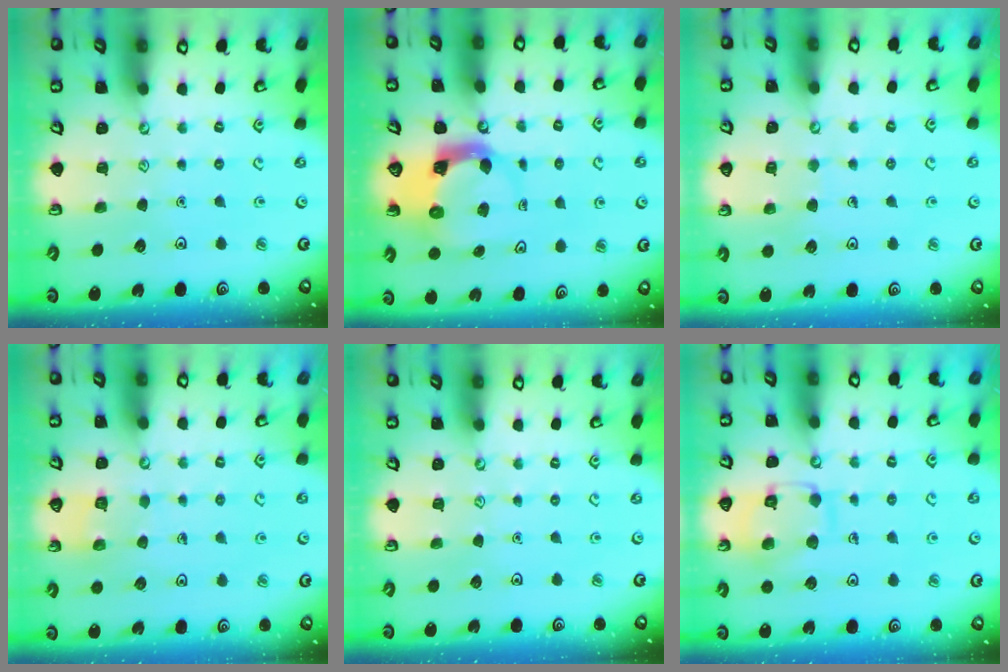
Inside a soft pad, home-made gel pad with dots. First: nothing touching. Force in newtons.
{"total": 4.3, "press": 4.3, "slide": 0.5}
{"total": 4.3, "press": 4.3, "slide": 0.2}
{"total": 4.1, "press": 4.1, "slide": 0.1}
{"total": 0.0}
{"total": 11.6, "press": 11.6, "slide": 0.5}